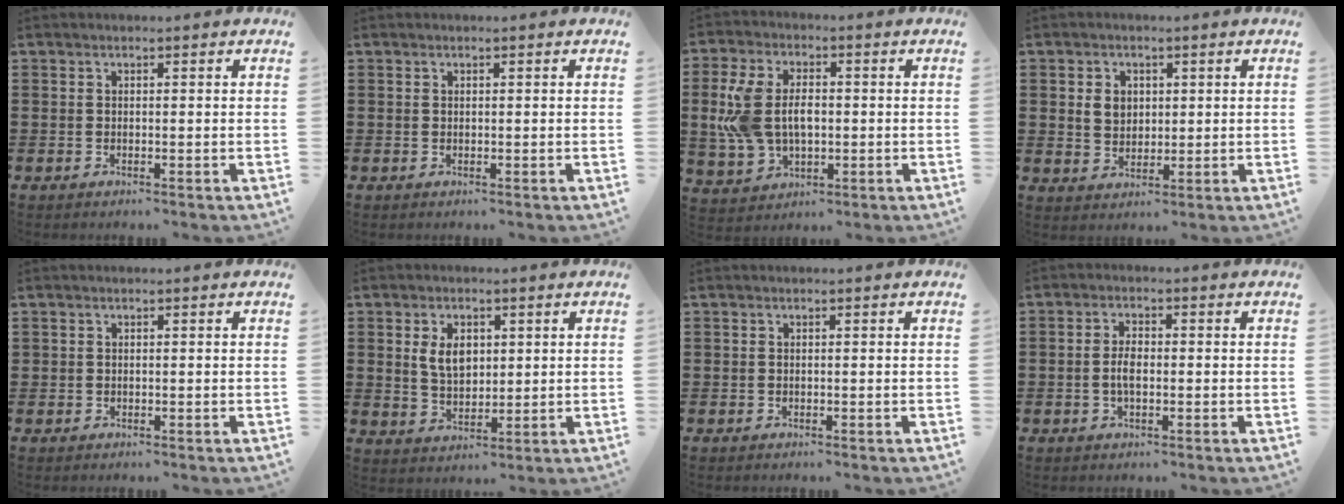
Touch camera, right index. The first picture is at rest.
{"total": 0.0}
{"total": 8.8, "force": [0.3, 5.8, 6.6], "torque": [-0.171, 0.006, -0.002]}
{"total": 3.6, "force": [0.8, 2.9, 1.9], "torque": [-0.048, 0.011, 0.013]}
{"total": 0.6, "force": [0.3, 0.5, 0.1], "torque": [-0.003, 0.003, 0.005]}
{"total": 5.0, "force": [1.4, 3.2, 3.7], "torque": [-0.073, 0.008, 0.022]}
{"total": 0.0}
{"total": 3.2, "force": [-0.4, 1.5, 2.9], "torque": [-0.062, 0.002, -0.010]}